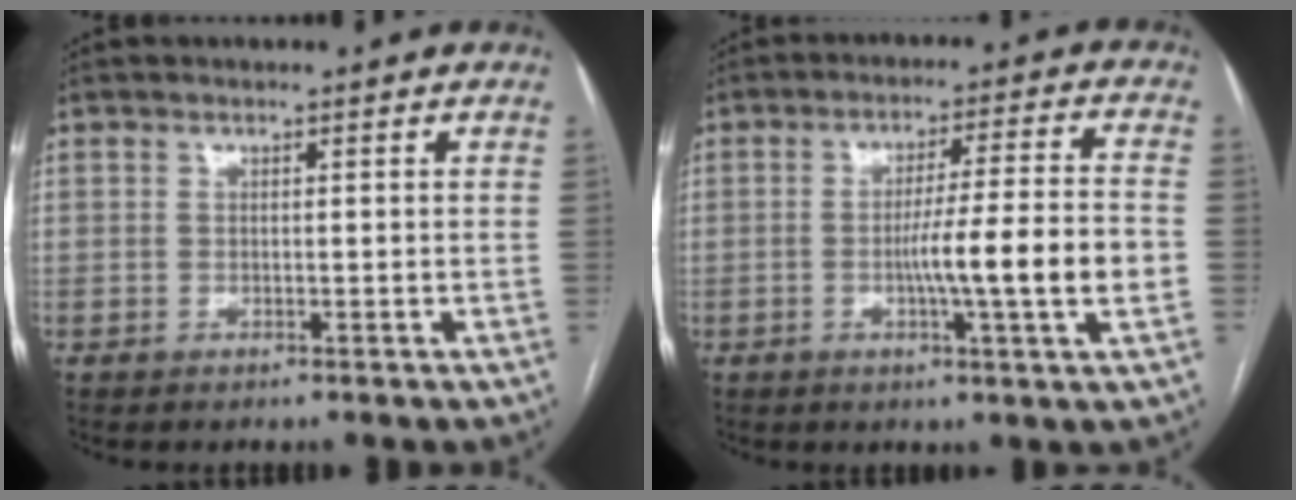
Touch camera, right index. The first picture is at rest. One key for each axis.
{"total": 11.3, "fx": -2.4, "fy": -0.8, "fz": 11.0, "tx": -0.178, "ty": 0.000, "tz": -0.042}